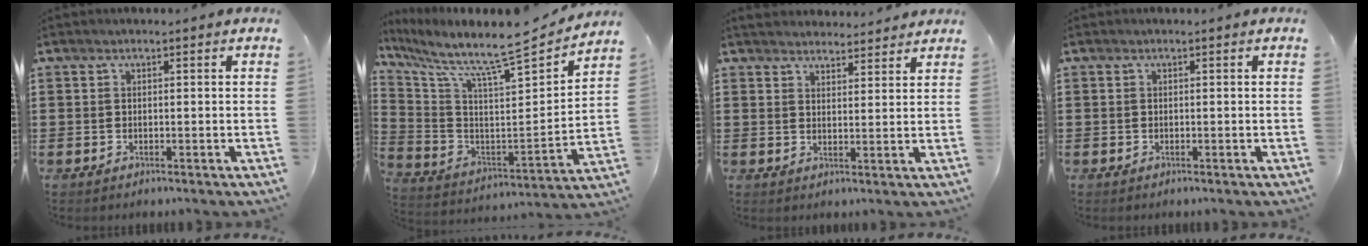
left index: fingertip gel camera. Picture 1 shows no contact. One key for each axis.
{"total": 8.6, "fx": 7.7, "fy": 0.5, "fz": 3.6, "tx": -0.094, "ty": -0.077, "tz": 0.117}
{"total": 3.4, "fx": 3.3, "fy": 0.5, "fz": 0.0, "tx": -0.010, "ty": -0.009, "tz": 0.063}
{"total": 0.0}